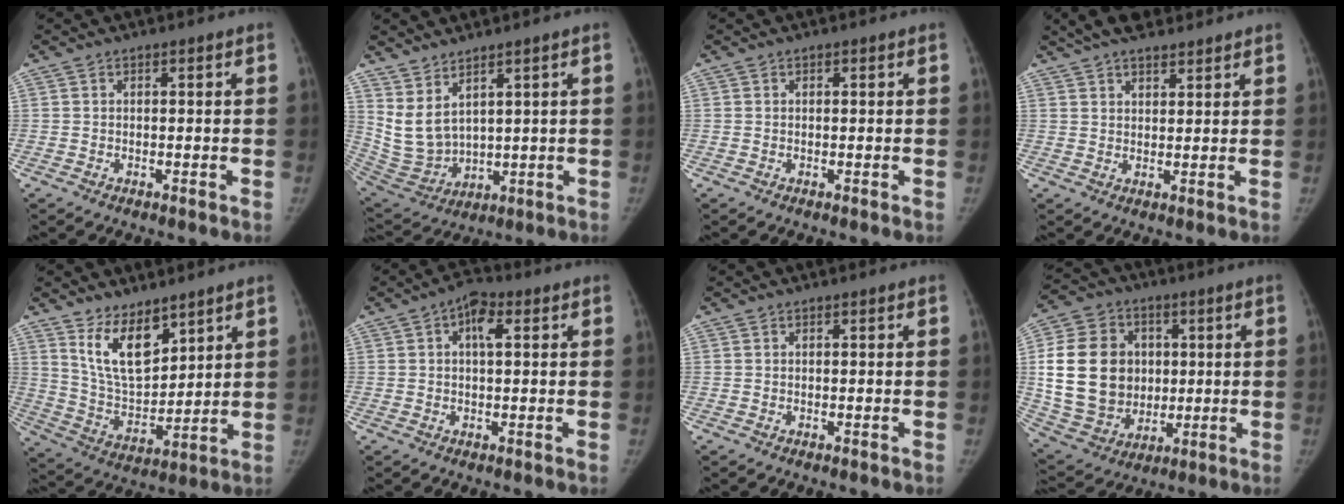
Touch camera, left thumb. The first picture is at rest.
{"total": 8.7, "force": [4.9, 4.3, 5.8], "torque": [-0.103, -0.034, 0.125]}
{"total": 0.0}
{"total": 9.5, "force": [7.6, 3.6, 4.4], "torque": [-0.049, 0.001, 0.129]}
{"total": 11.7, "force": [7.3, 5.6, 7.2], "torque": [-0.097, -0.059, 0.152]}
{"total": 5.0, "force": [1.4, 2.5, 4.1], "torque": [-0.064, 0.011, 0.016]}
{"total": 0.0}
{"total": 20.6, "force": [2.4, 16.7, 11.9], "torque": [-0.209, 0.006, 0.060]}